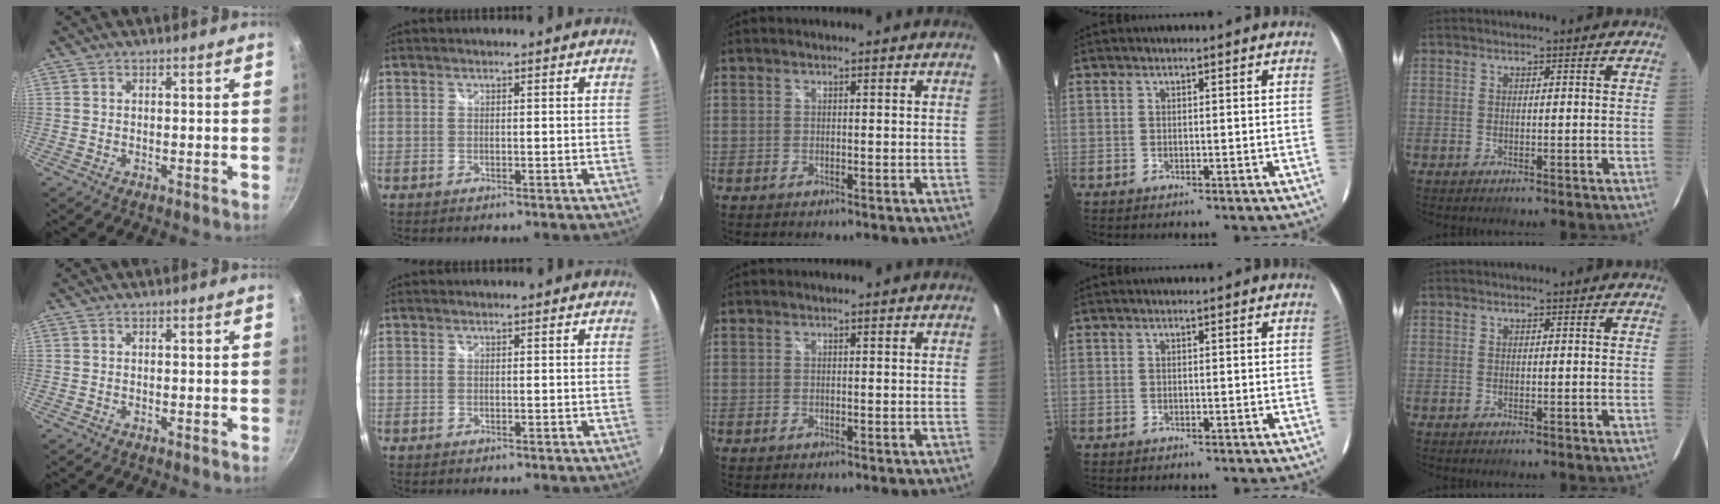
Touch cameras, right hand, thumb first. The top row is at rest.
{}